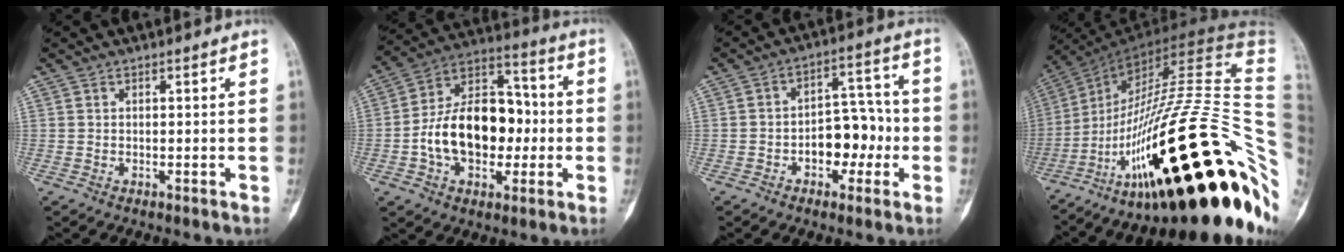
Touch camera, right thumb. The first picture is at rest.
{"total": 18.4, "force": [-2.4, 12.1, 13.7], "torque": [-0.199, 0.038, -0.041]}
{"total": 9.5, "force": [-2.5, 6.2, 6.8], "torque": [-0.061, 0.042, -0.040]}
{"total": 45.1, "force": [-14.6, 14.0, 40.2], "torque": [-0.543, 0.076, -0.229]}